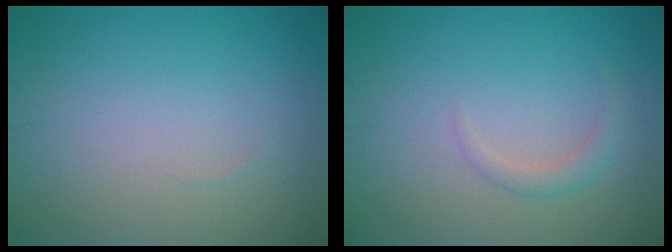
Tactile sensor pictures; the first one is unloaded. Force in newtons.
{"total": 1.4, "press": 1.4, "slide": 0.1}